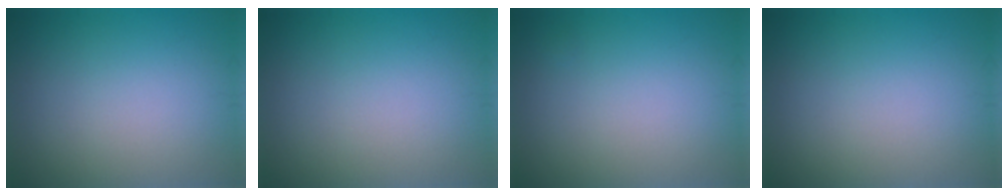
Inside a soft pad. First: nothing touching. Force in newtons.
{"total": 0.0}
{"total": 0.0}
{"total": 0.0}